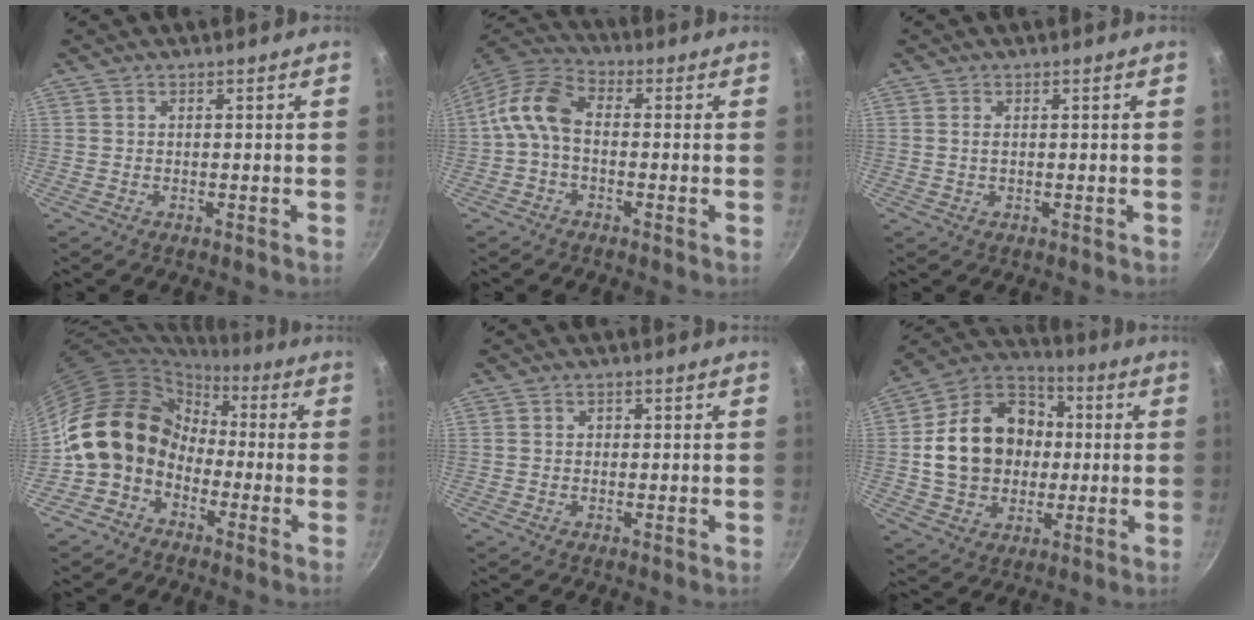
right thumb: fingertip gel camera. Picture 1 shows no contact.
{"total": 8.7, "force": [-0.9, 5.6, 6.6], "torque": [-0.126, 0.035, -0.036]}
{"total": 0.6, "force": [0.2, 0.2, 0.5], "torque": [-0.010, 0.000, 0.003]}
{"total": 13.4, "force": [-1.6, 11.2, 7.2], "torque": [-0.092, 0.042, -0.049]}
{"total": 1.2, "force": [0.0, 1.1, 0.5], "torque": [-0.005, 0.004, -0.001]}
{"total": 19.3, "force": [0.7, 15.6, 11.4], "torque": [-0.170, 0.036, 0.010]}